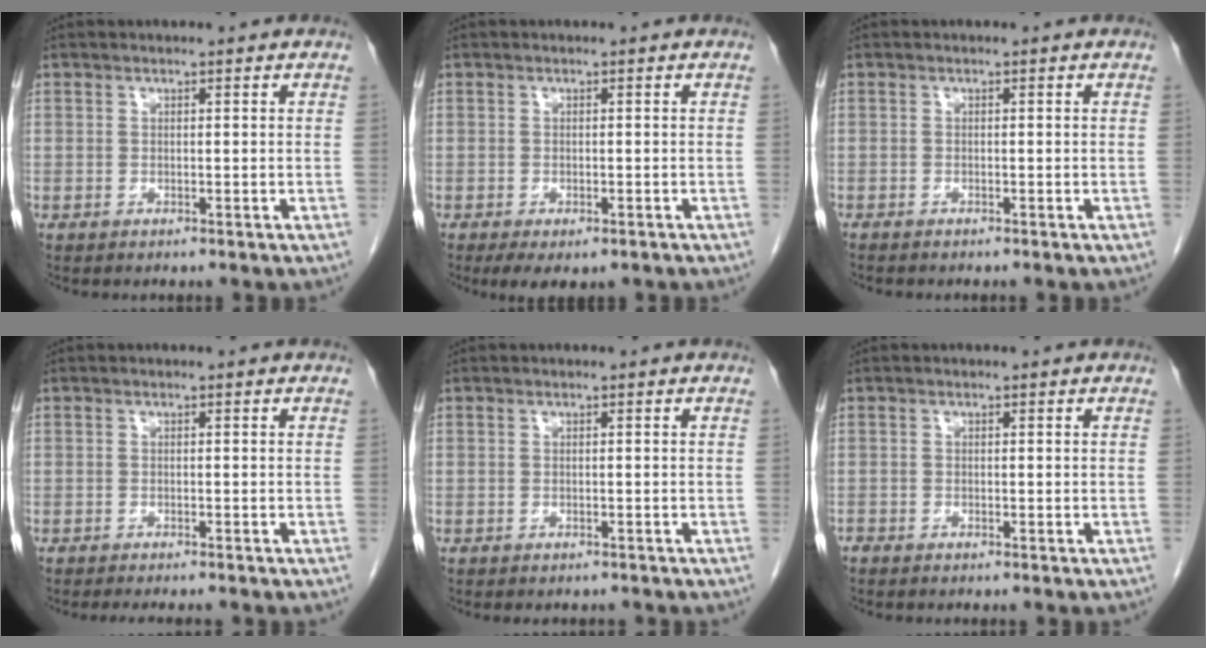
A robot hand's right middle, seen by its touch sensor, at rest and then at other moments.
{"total": 4.6, "force": [-3.1, 2.0, 2.8], "torque": [-0.038, -0.008, -0.043]}
{"total": 1.6, "force": [-1.4, 0.2, 0.7], "torque": [-0.014, -0.004, -0.018]}
{"total": 4.6, "force": [-4.0, 0.6, 2.1], "torque": [-0.020, -0.007, -0.054]}
{"total": 1.9, "force": [-1.7, 0.7, 0.4], "torque": [-0.010, -0.003, -0.021]}
{"total": 0.7, "force": [-0.7, 0.2, 0.0], "torque": [-0.005, -0.001, -0.016]}